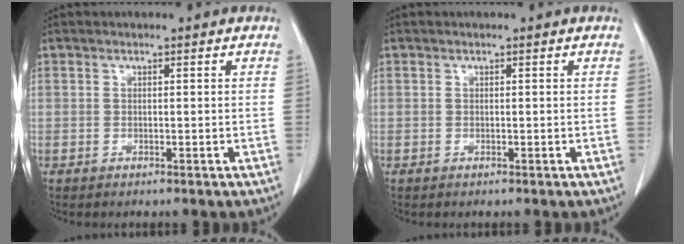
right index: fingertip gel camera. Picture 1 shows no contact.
{"total": 0.0}